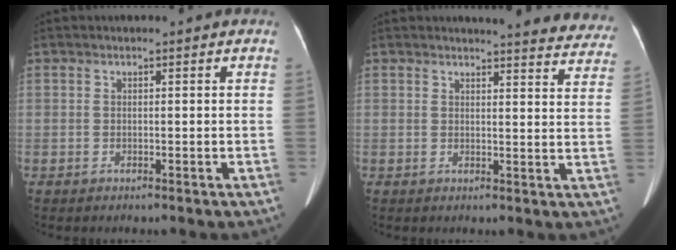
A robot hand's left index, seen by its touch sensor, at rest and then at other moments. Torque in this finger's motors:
{"motor_torque": [0.04, -0.05, -0.01, 0.00]}